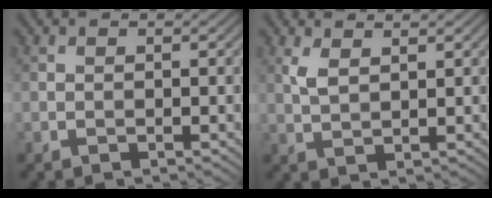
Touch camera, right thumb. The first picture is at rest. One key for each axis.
{"total": 2.6, "fx": 1.5, "fy": 0.9, "fz": 1.9, "tx": -0.054, "ty": -0.001, "tz": 0.034}